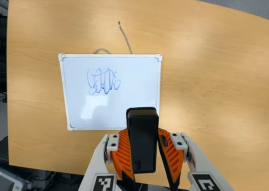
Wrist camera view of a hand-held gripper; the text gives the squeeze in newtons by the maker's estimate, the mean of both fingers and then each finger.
{"total": 8.6, "left": 7.7, "right": 9.4}